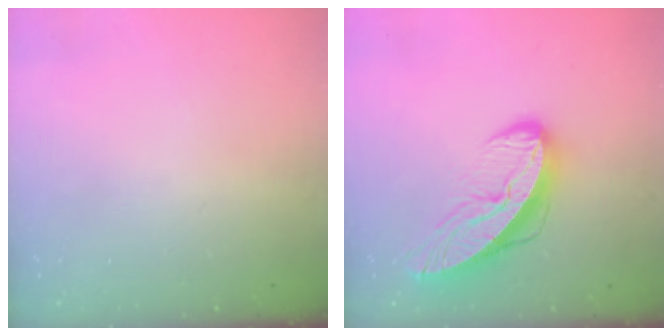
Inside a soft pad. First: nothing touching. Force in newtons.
{"total": 11.9, "press": 11.8, "slide": 1.3}